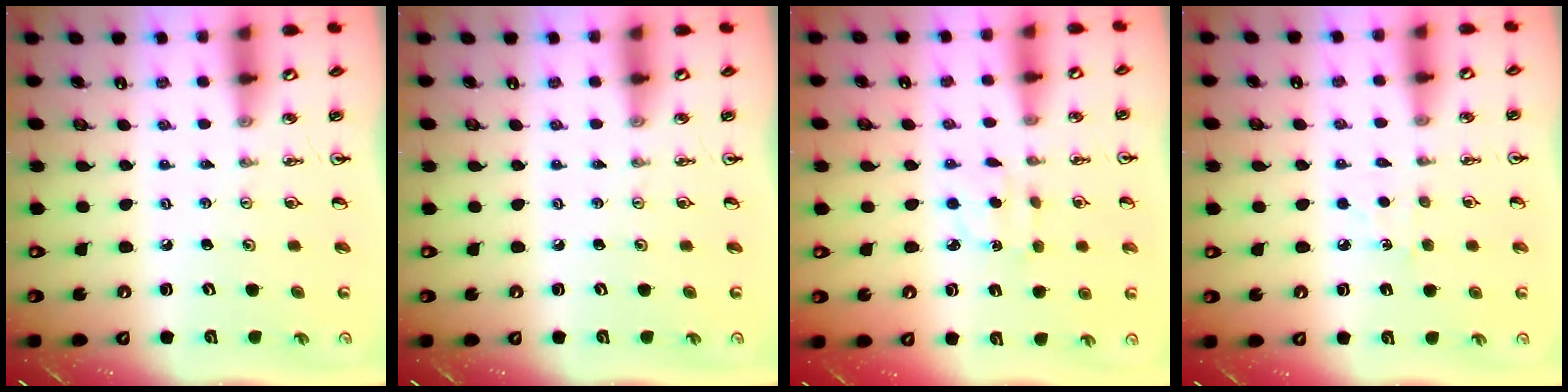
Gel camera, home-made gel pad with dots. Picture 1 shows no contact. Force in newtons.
{"total": 0.0}
{"total": 3.2, "press": 3.2, "slide": 0.4}
{"total": 4.0, "press": 3.9, "slide": 0.5}